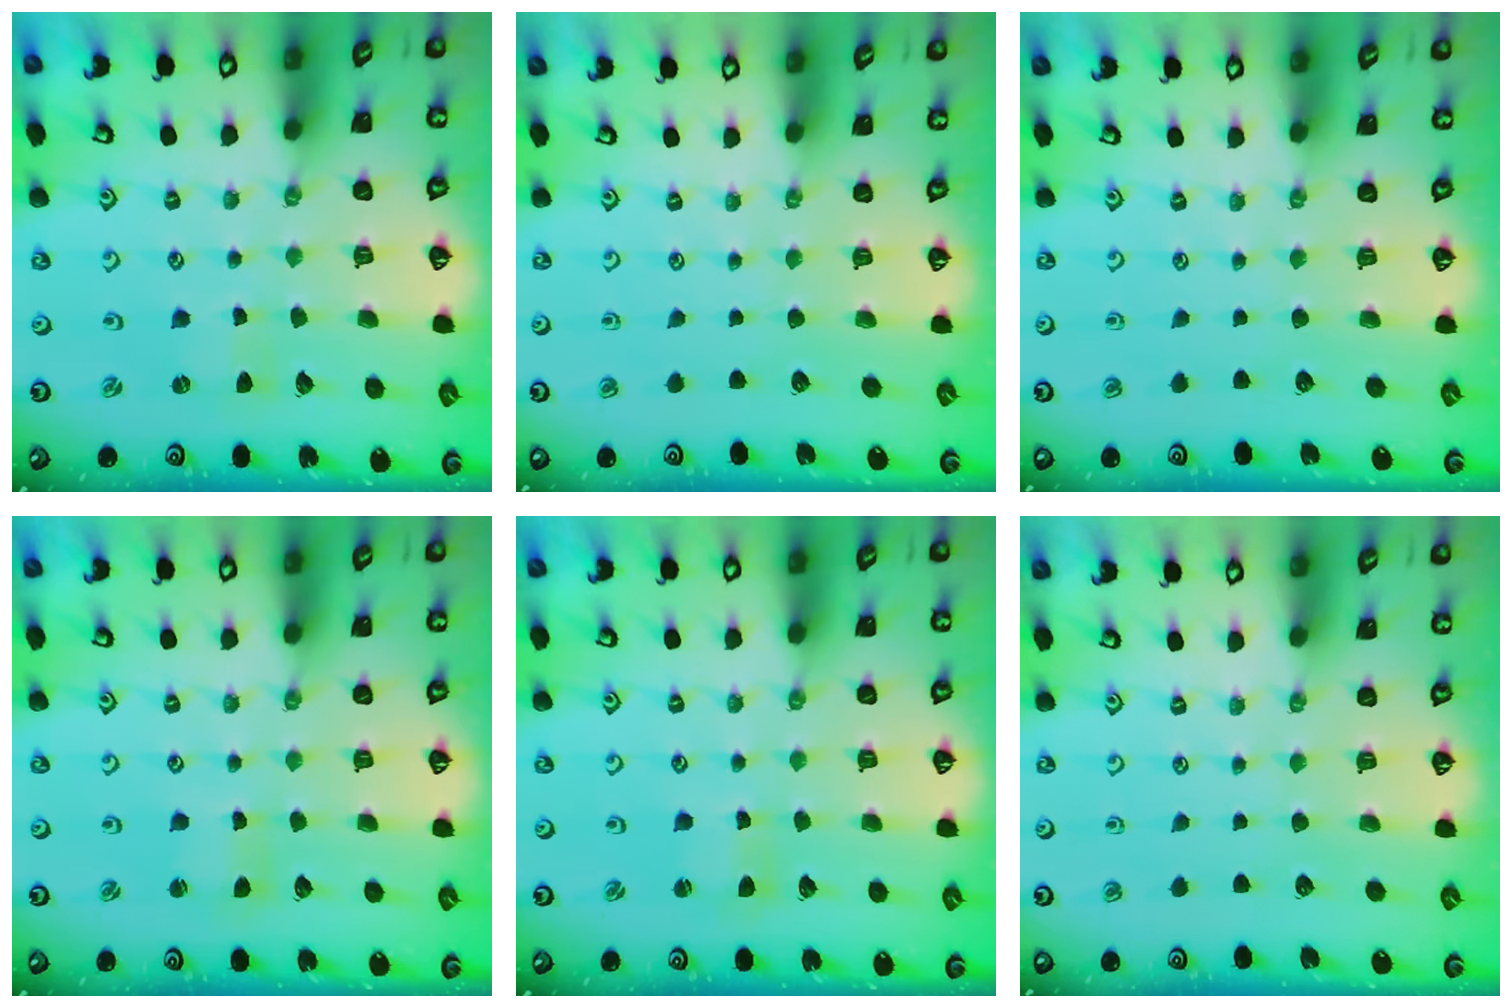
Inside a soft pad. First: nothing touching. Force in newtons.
{"total": 0.0}
{"total": 0.0}
{"total": 1.3, "press": 1.2, "slide": 0.2}
{"total": 2.1, "press": 2.1, "slide": 0.4}
{"total": 0.0}